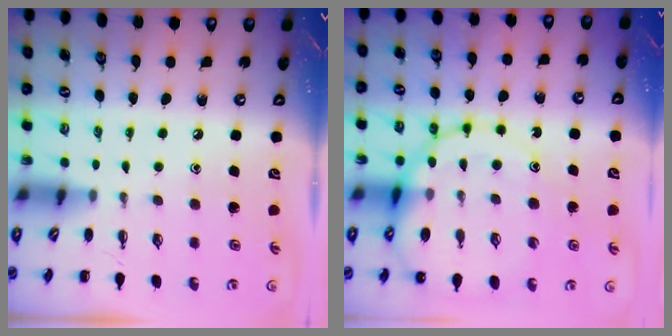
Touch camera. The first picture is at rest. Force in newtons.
{"total": 17.9, "press": 17.3, "slide": 4.3}